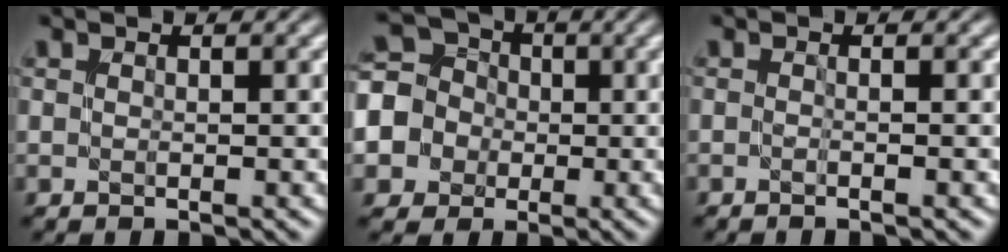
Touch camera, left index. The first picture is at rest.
{"total": 7.7, "force": [-1.8, 7.2, 2.0], "torque": [-0.061, 0.008, -0.056]}
{"total": 1.8, "force": [-0.1, 0.8, 1.5], "torque": [-0.001, -0.011, -0.022]}